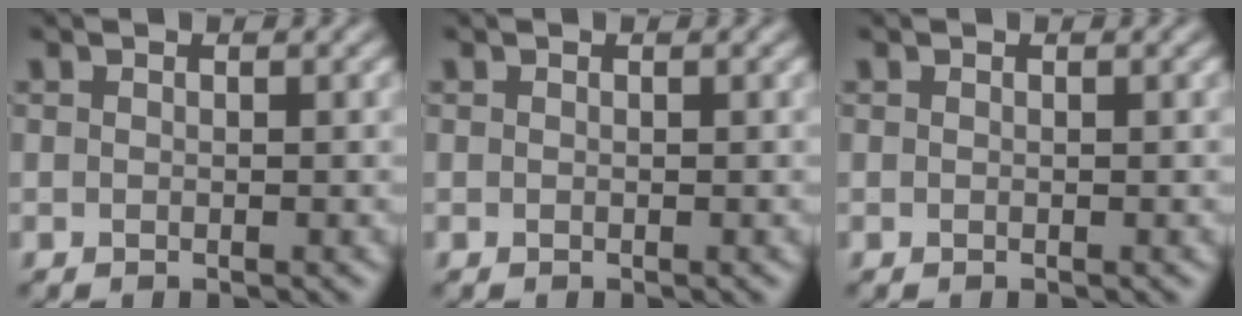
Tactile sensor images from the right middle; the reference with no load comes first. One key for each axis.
{"total": 0.0}
{"total": 0.0}